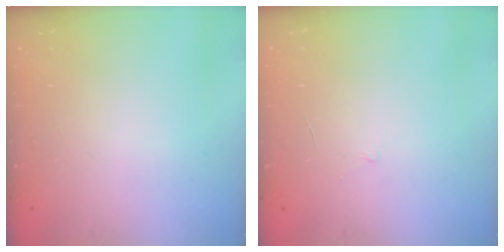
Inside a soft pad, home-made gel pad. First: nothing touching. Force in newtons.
{"total": 3.6, "press": 3.5, "slide": 0.9}